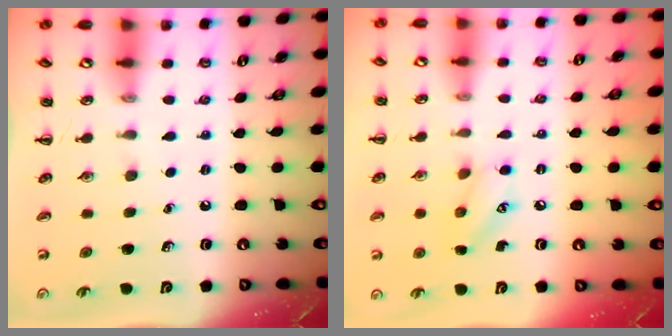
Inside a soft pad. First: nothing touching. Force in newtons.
{"total": 9.1, "press": 9.0, "slide": 1.5}